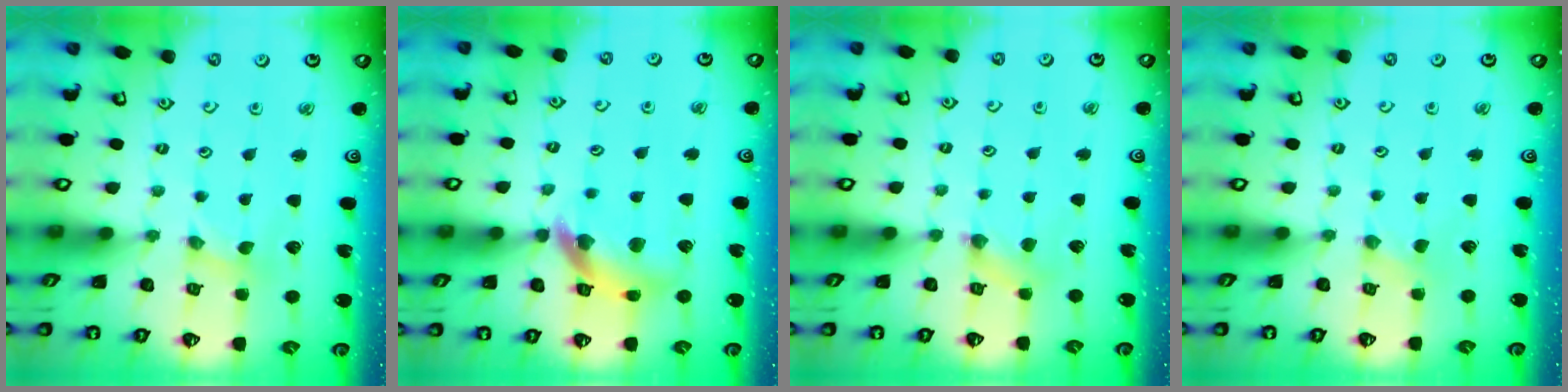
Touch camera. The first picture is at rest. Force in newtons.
{"total": 12.0, "press": 11.9, "slide": 1.6}
{"total": 3.3, "press": 3.3, "slide": 0.4}
{"total": 0.0}